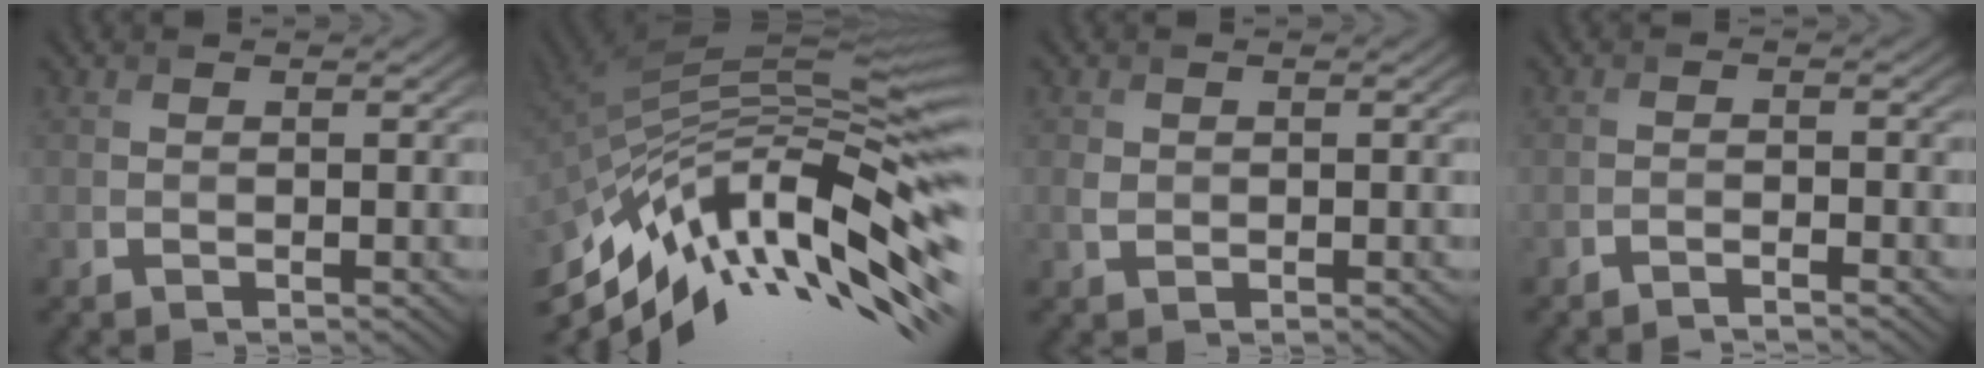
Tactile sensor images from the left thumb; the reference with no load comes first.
{"total": 16.5, "force": [-7.6, 4.6, 13.9], "torque": [-0.264, 0.011, -0.147]}
{"total": 1.2, "force": [0.0, 1.0, 0.6], "torque": [-0.015, -0.002, 0.001]}
{"total": 1.5, "force": [-1.3, 0.1, 0.7], "torque": [-0.008, -0.001, -0.032]}